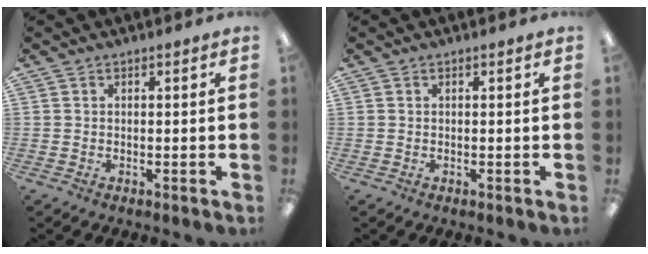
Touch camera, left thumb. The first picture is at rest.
{"total": 0.0}